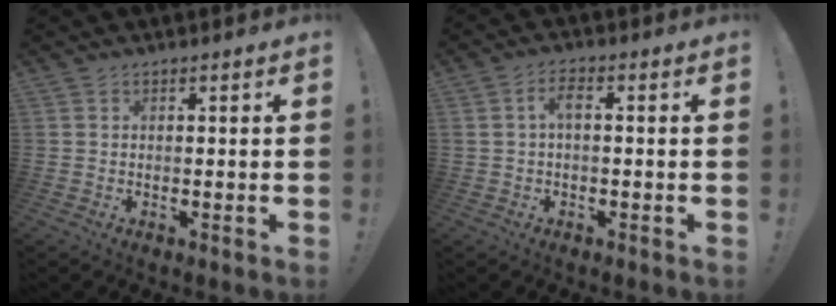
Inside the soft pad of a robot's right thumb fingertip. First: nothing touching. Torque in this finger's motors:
{"motor_torque": [0.02, -0.10, -0.14, 0.19, 0.03]}